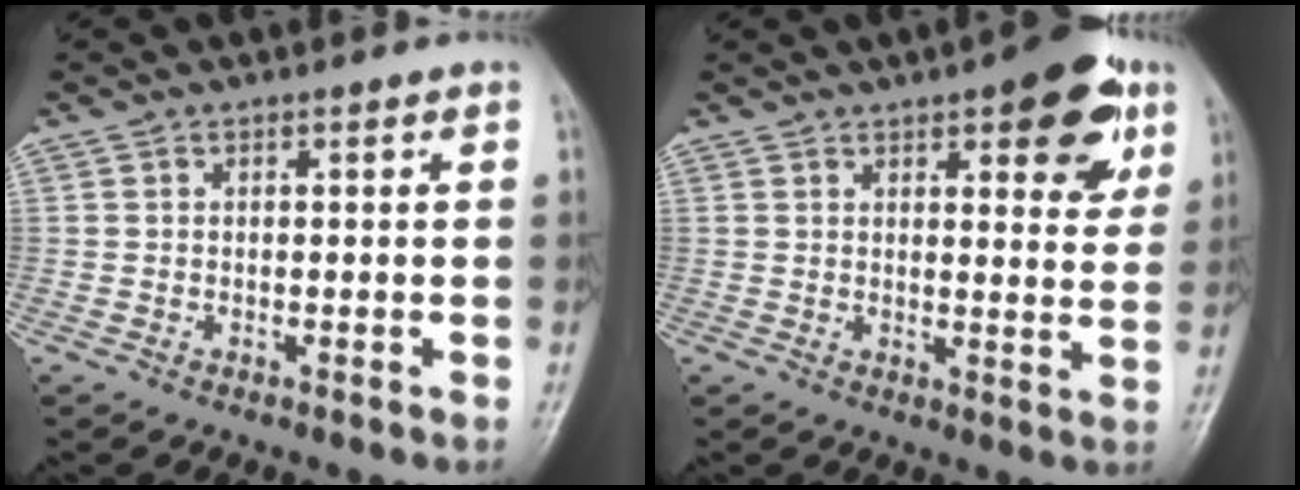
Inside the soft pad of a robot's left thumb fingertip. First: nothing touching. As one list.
[{"total": 11.9, "force": [6.1, 4.5, 9.2], "torque": [-0.081, -0.020, 0.071]}]